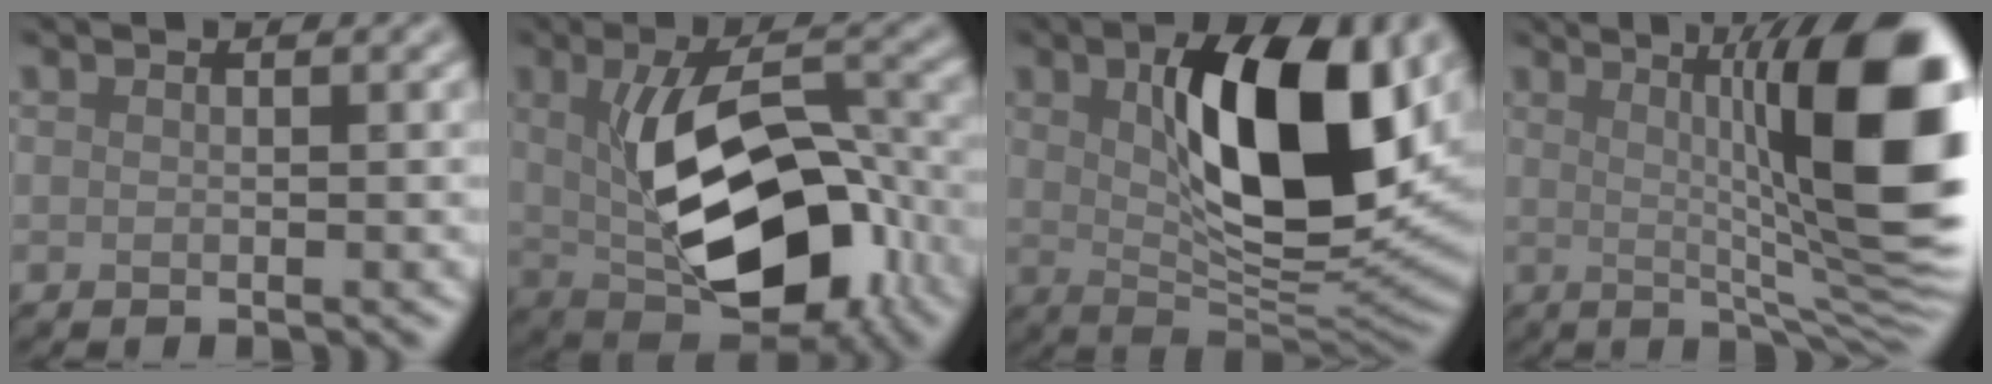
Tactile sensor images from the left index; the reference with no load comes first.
{"total": 11.7, "force": [-1.2, 5.9, 10.0], "torque": [-0.162, -0.008, -0.011]}
{"total": 11.8, "force": [2.7, 4.7, 10.5], "torque": [-0.160, 0.000, 0.046]}
{"total": 15.6, "force": [2.2, 3.3, 15.1], "torque": [-0.172, 0.009, 0.038]}